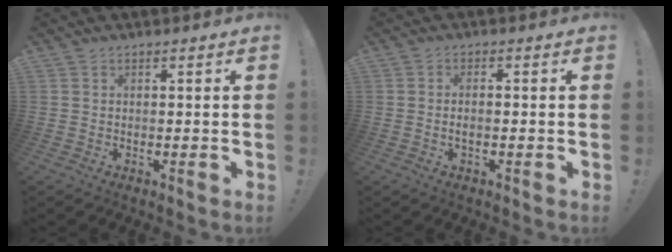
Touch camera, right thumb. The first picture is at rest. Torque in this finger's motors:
{"motor_torque": [-0.20, 0.01, -0.14, 0.17, 0.08]}